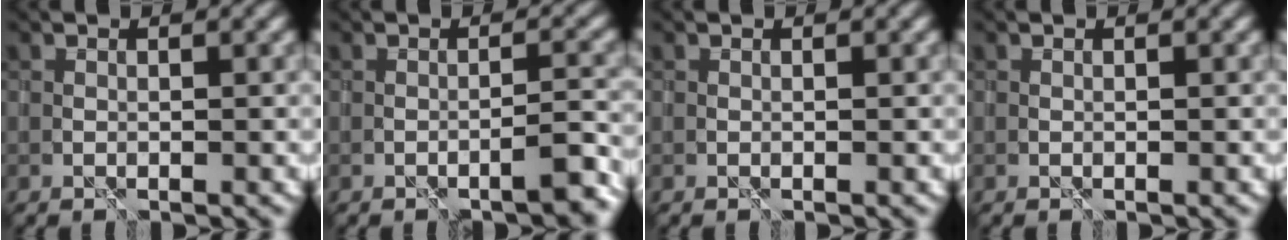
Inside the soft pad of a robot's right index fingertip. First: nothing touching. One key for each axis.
{"total": 3.1, "fx": -1.7, "fy": 0.4, "fz": 2.6, "tx": -0.036, "ty": 0.005, "tz": -0.029}
{"total": 0.0}
{"total": 0.0}